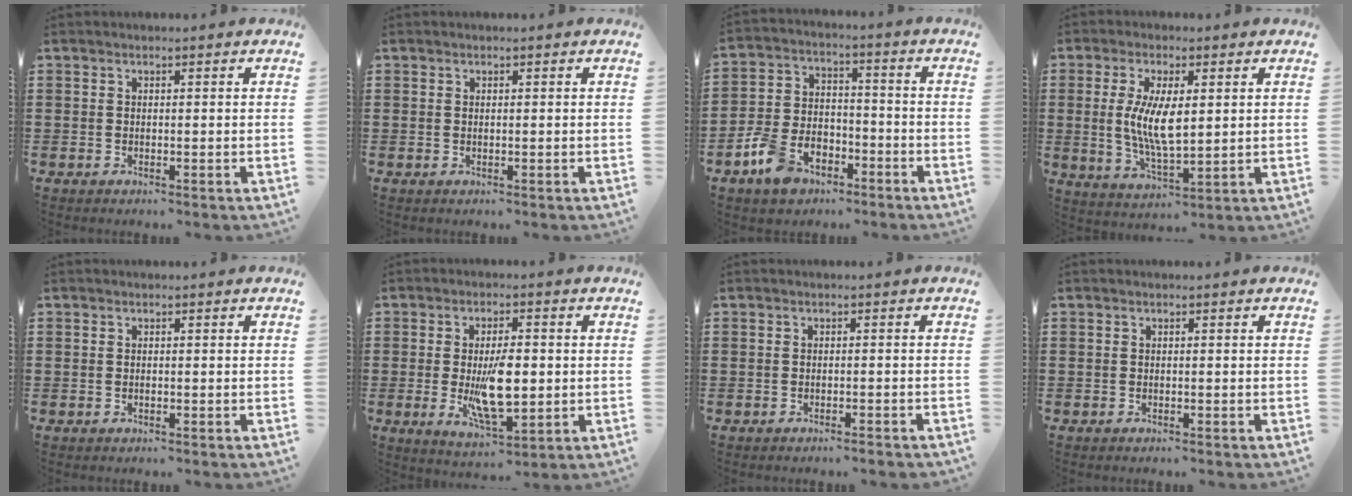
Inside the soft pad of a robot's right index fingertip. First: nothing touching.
{"total": 0.0}
{"total": 7.7, "force": [-5.3, 4.4, 3.5], "torque": [-0.098, 0.014, -0.106]}
{"total": 7.9, "force": [0.8, 2.9, 7.3], "torque": [-0.147, 0.004, 0.013]}
{"total": 0.0}
{"total": 8.6, "force": [-0.5, 3.4, 7.9], "torque": [-0.157, -0.008, -0.014]}
{"total": 1.1, "force": [-1.0, -0.1, 0.5], "torque": [-0.010, -0.003, -0.018]}
{"total": 0.0}